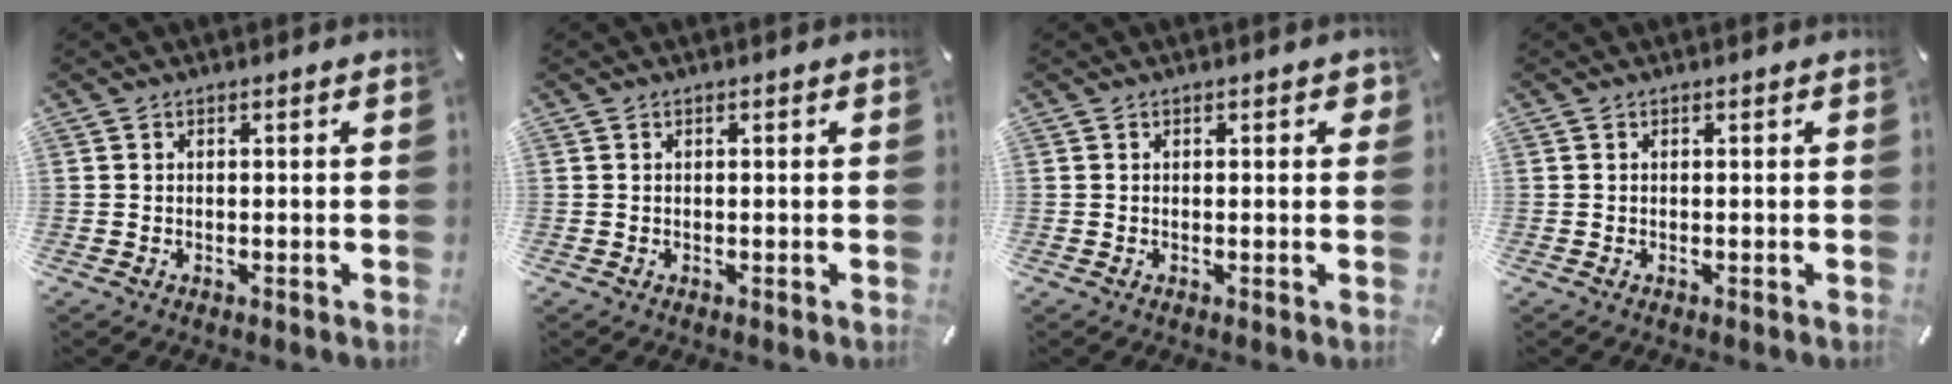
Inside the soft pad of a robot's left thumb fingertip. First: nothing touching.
{"total": 0.0}
{"total": 1.3, "force": [0.3, 0.7, 1.1], "torque": [-0.015, 0.002, 0.001]}
{"total": 0.0}